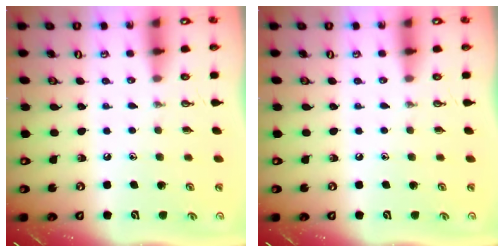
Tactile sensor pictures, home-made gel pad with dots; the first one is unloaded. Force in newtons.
{"total": 0.0}